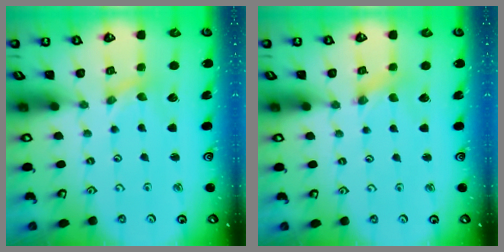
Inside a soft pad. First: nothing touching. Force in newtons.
{"total": 0.0}